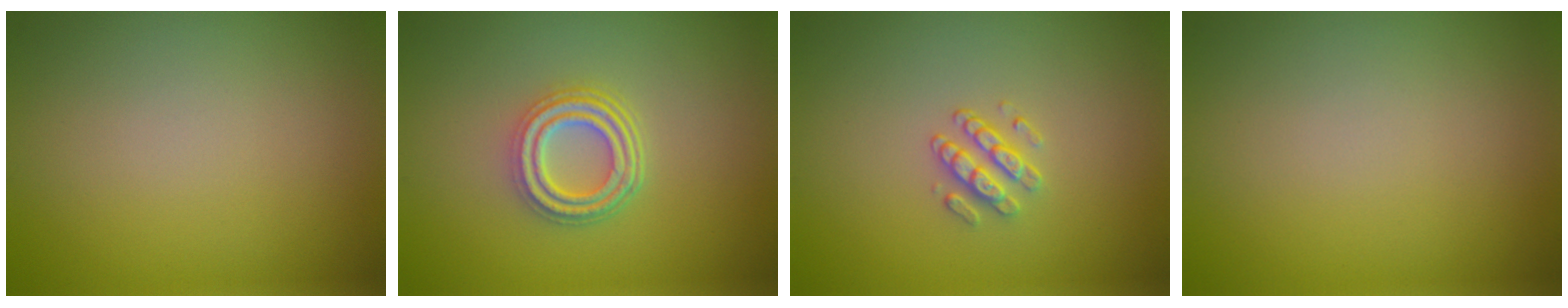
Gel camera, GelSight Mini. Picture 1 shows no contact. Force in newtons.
{"total": 4.2, "press": 3.2, "slide": 2.8}
{"total": 1.8, "press": 1.3, "slide": 1.2}
{"total": 0.0}